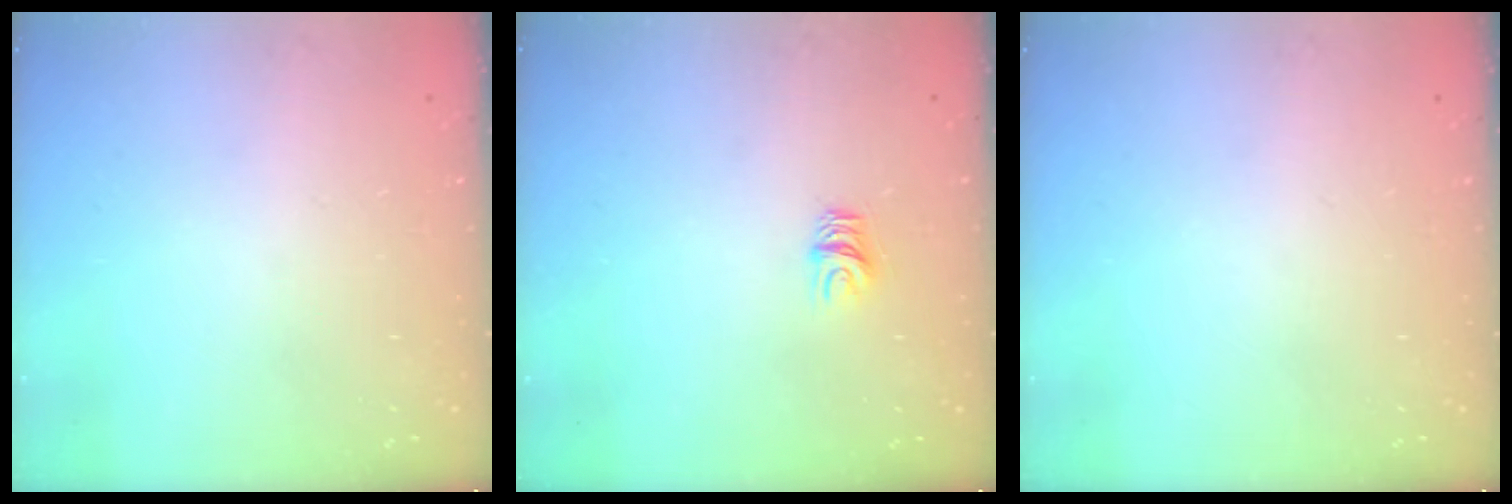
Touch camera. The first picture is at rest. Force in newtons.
{"total": 5.8, "press": 5.8, "slide": 0.6}
{"total": 0.0}